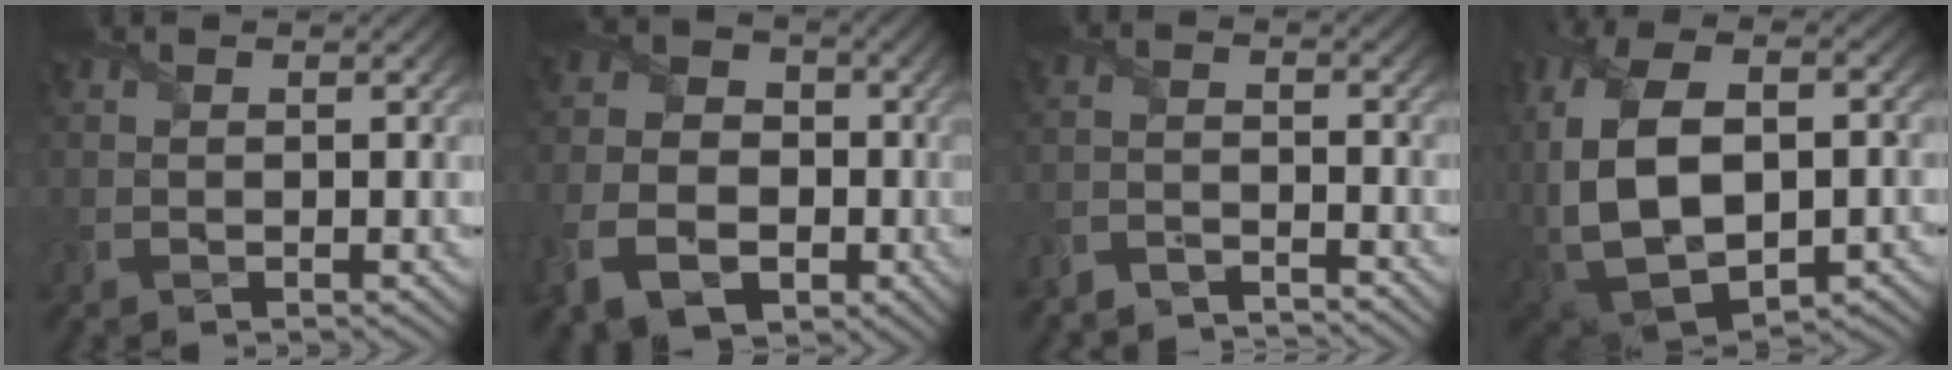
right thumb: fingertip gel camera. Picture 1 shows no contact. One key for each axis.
{"total": 11.8, "fx": -4.5, "fy": 9.0, "fz": 6.3, "tx": -0.155, "ty": -0.034, "tz": -0.088}
{"total": 4.0, "fx": -4.0, "fy": -0.2, "fz": 0.2, "tx": -0.003, "ty": -0.003, "tz": -0.086}
{"total": 17.5, "fx": -1.2, "fy": 11.7, "fz": 12.9, "tx": -0.276, "ty": -0.022, "tz": 0.020}